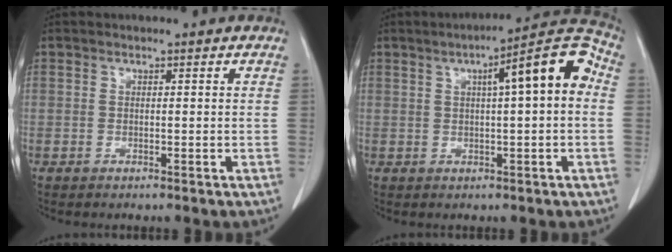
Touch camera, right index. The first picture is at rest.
{"total": 10.5, "force": [1.9, 1.3, 10.2], "torque": [-0.141, 0.034, 0.021]}